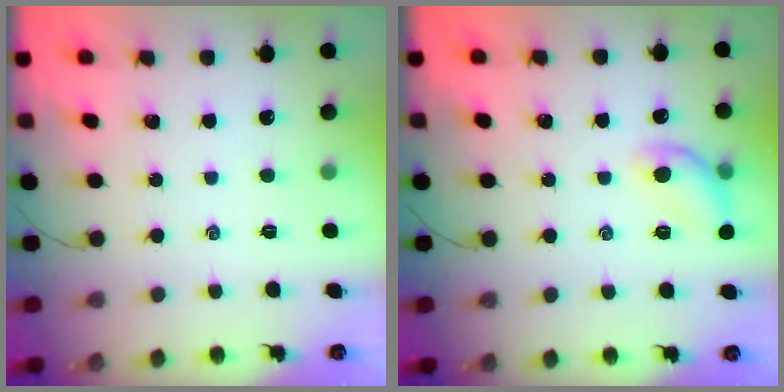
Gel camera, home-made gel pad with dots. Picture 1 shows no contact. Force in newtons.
{"total": 10.1, "press": 10.1, "slide": 0.4}